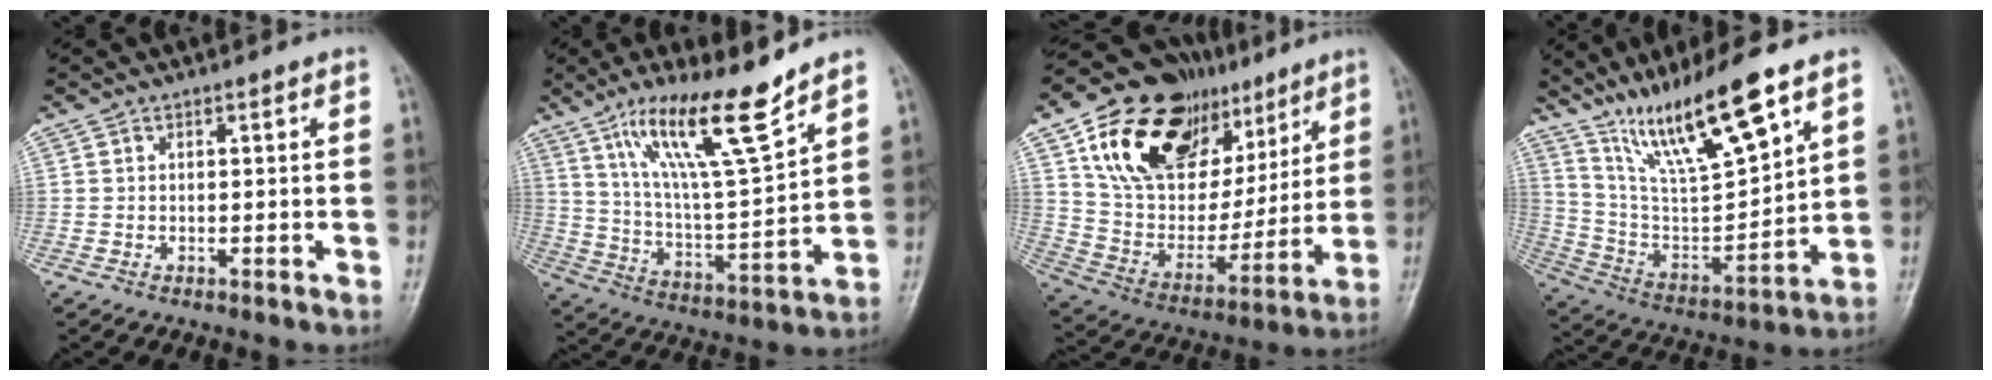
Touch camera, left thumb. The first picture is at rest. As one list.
[{"total": 16.4, "force": [11.1, 2.5, 11.8], "torque": [-0.196, -0.066, 0.208]}, {"total": 27.7, "force": [13.8, 16.8, 17.0], "torque": [-0.246, -0.017, 0.246]}, {"total": 18.9, "force": [12.7, 3.4, 13.6], "torque": [-0.227, -0.058, 0.245]}]